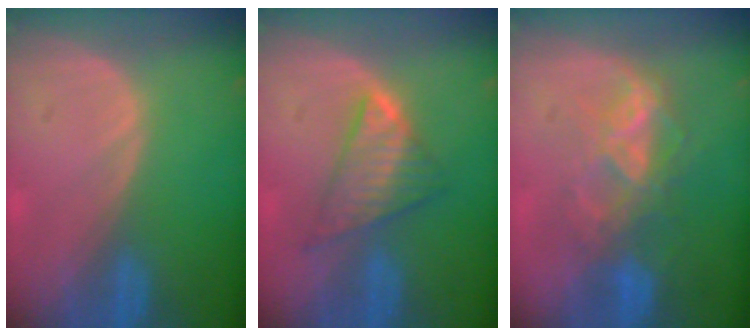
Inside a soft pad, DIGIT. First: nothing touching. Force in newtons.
{"total": 5.9, "press": 5.9, "slide": 0.1}
{"total": 6.9, "press": 6.7, "slide": 1.7}